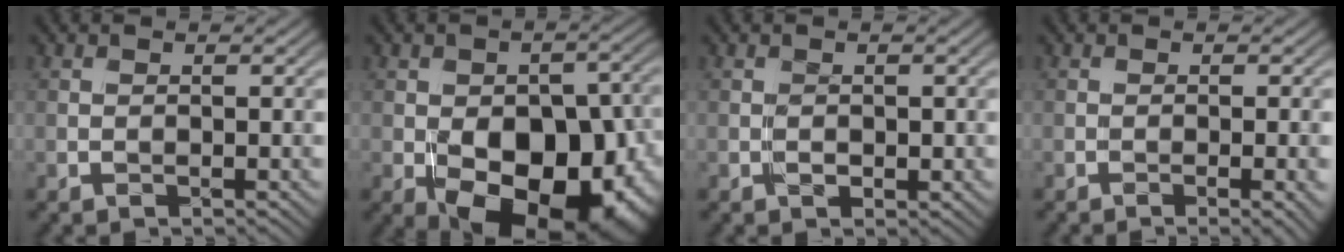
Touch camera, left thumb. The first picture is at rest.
{"total": 15.7, "force": [-5.3, 9.6, 11.2], "torque": [-0.135, -0.023, -0.069]}
{"total": 0.6, "force": [0.2, 0.6, -0.1], "torque": [0.004, -0.005, 0.008]}
{"total": 3.6, "force": [-1.5, 0.6, 3.2], "torque": [-0.043, -0.008, -0.012]}